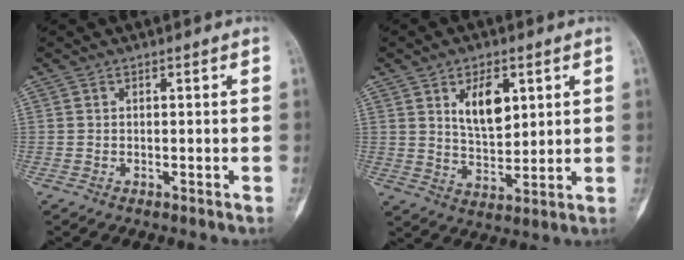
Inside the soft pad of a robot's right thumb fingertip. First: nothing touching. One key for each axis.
{"total": 9.0, "fx": 3.5, "fy": 4.9, "fz": 6.7, "tx": -0.092, "ty": -0.023, "tz": 0.067}